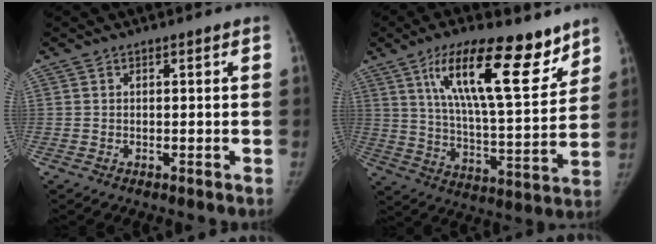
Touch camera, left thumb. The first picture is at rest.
{"total": 20.6, "force": [12.0, 6.6, 15.4], "torque": [-0.217, -0.057, 0.205]}